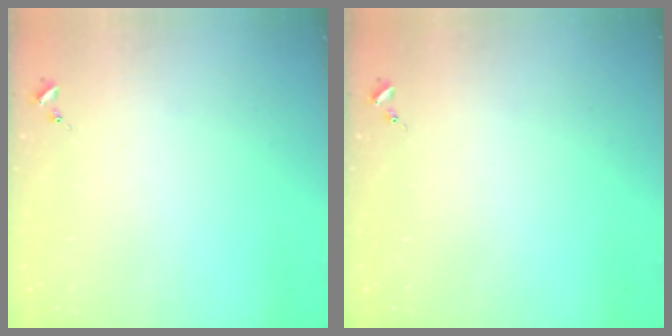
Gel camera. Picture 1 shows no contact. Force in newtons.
{"total": 0.0}